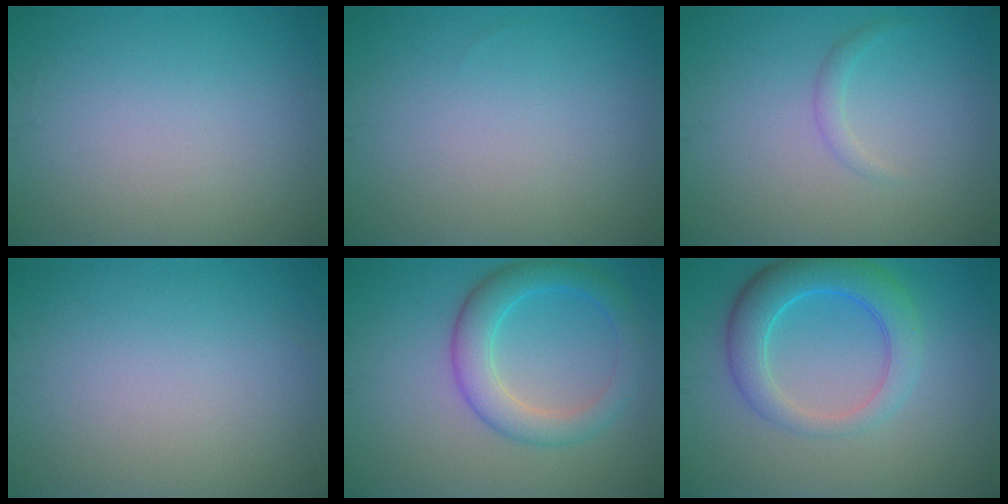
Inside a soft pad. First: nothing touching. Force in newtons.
{"total": 0.0}
{"total": 1.0, "press": 1.0, "slide": 0.1}
{"total": 0.0}
{"total": 4.6, "press": 4.6, "slide": 0.3}
{"total": 5.3, "press": 5.3, "slide": 0.2}